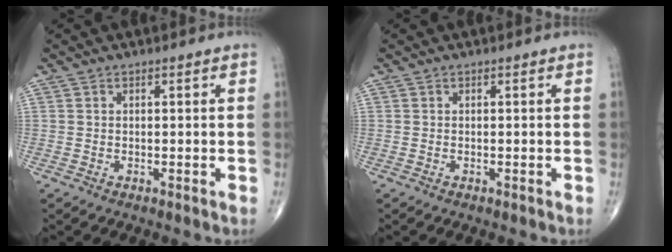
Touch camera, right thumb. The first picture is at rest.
{"total": 0.0}